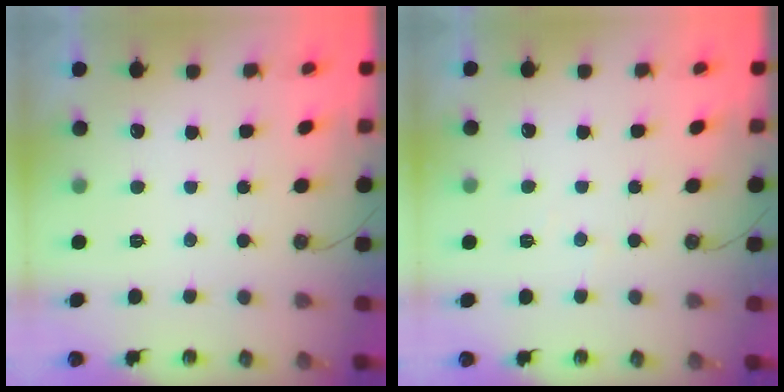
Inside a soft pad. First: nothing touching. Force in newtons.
{"total": 2.1, "press": 2.1, "slide": 0.4}